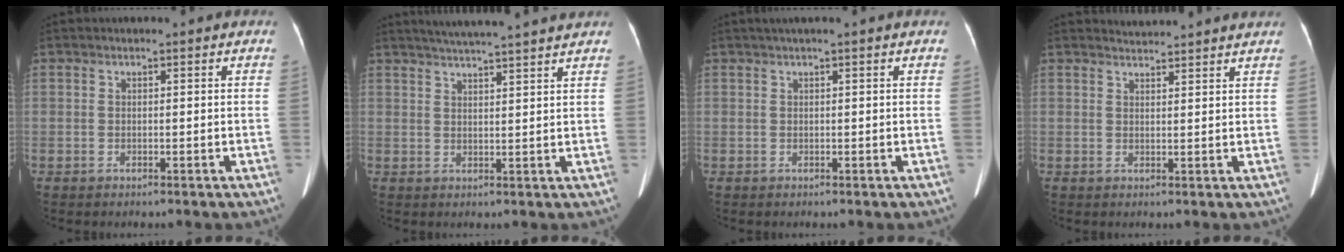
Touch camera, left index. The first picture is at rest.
{"total": 11.1, "force": [10.0, -0.6, 4.9], "torque": [-0.078, 0.022, 0.132]}
{"total": 1.2, "force": [0.7, -0.3, 1.0], "torque": [-0.022, 0.014, 0.020]}
{"total": 4.1, "force": [4.1, -0.6, 0.1], "torque": [-0.006, 0.010, 0.050]}